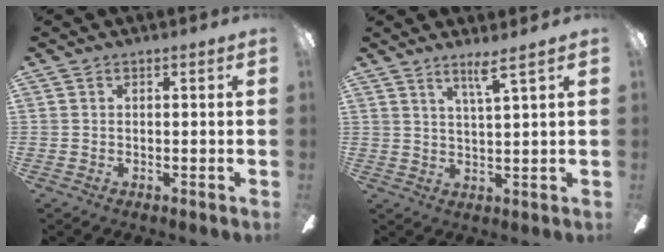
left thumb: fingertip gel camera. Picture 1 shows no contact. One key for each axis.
{"total": 4.8, "fx": 3.6, "fy": -0.3, "fz": 3.1, "tx": -0.063, "ty": -0.013, "tz": 0.058}